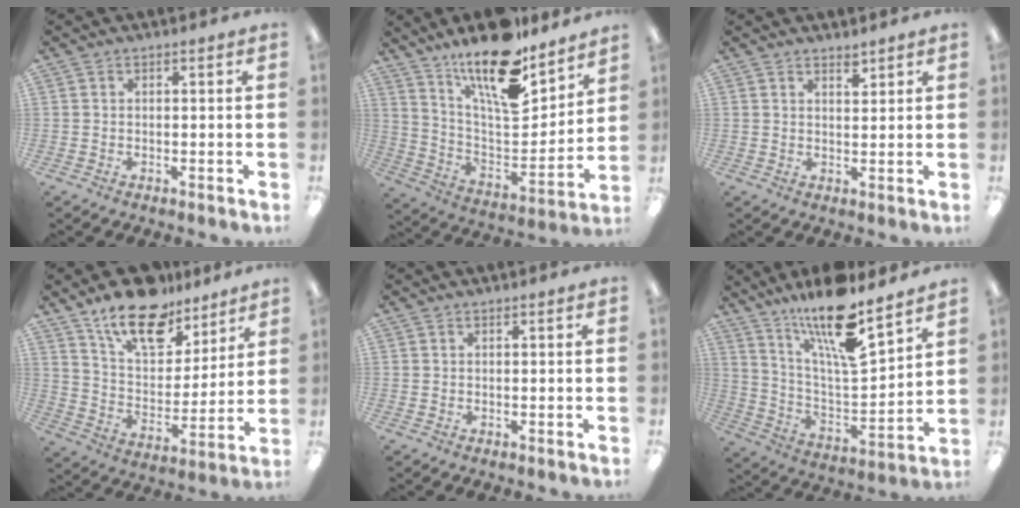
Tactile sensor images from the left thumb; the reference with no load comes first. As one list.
[{"total": 19.4, "force": [14.2, 5.7, 11.9], "torque": [-0.215, -0.093, 0.243]}, {"total": 2.3, "force": [2.1, 0.7, 0.6], "torque": [0.001, -0.014, 0.036]}, {"total": 17.5, "force": [12.7, 8.5, 8.5], "torque": [-0.144, -0.073, 0.225]}, {"total": 0.0}, {"total": 18.1, "force": [14.0, 3.9, 10.8], "torque": [-0.205, -0.090, 0.237]}]